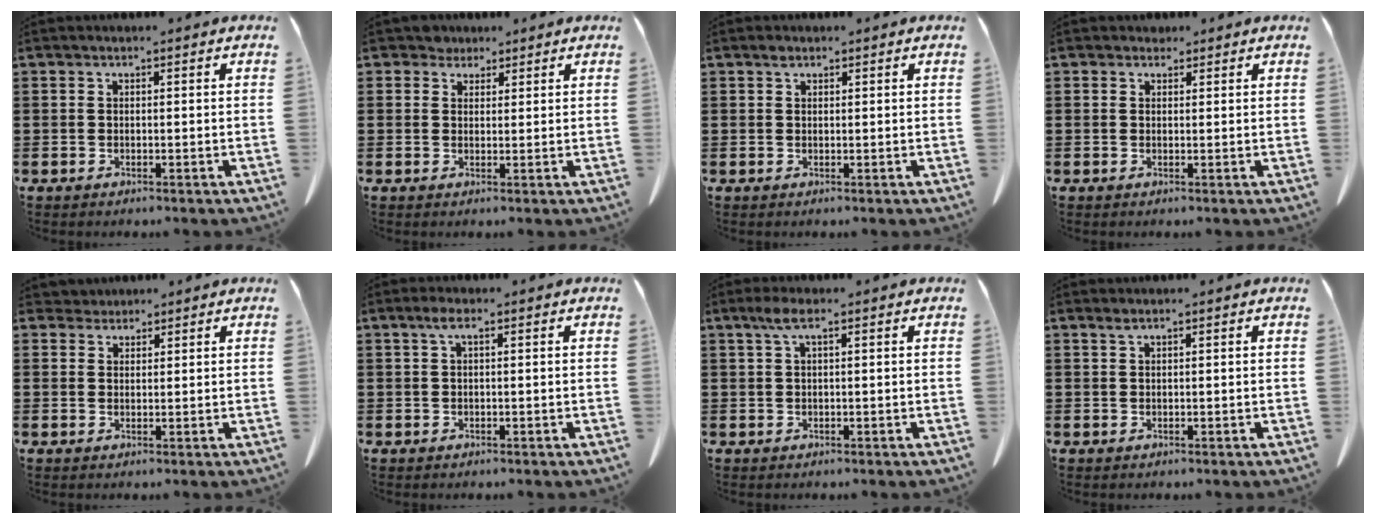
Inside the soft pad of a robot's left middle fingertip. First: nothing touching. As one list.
[{"total": 2.4, "force": [1.9, 1.4, 0.2], "torque": [-0.014, 0.007, 0.038]}, {"total": 0.8, "force": [0.5, 0.4, 0.5], "torque": [-0.011, 0.001, 0.009]}, {"total": 1.3, "force": [1.0, 0.8, 0.2], "torque": [0.000, -0.001, 0.018]}, {"total": 2.4, "force": [2.3, 0.7, 0.0], "torque": [-0.008, 0.000, 0.044]}, {"total": 1.9, "force": [0.4, 0.5, 1.8], "torque": [-0.038, 0.004, 0.006]}, {"total": 2.6, "force": [0.9, 0.5, 2.4], "torque": [-0.049, 0.005, 0.014]}, {"total": 0.9, "force": [0.5, 0.1, 0.7], "torque": [-0.015, -0.001, 0.011]}]